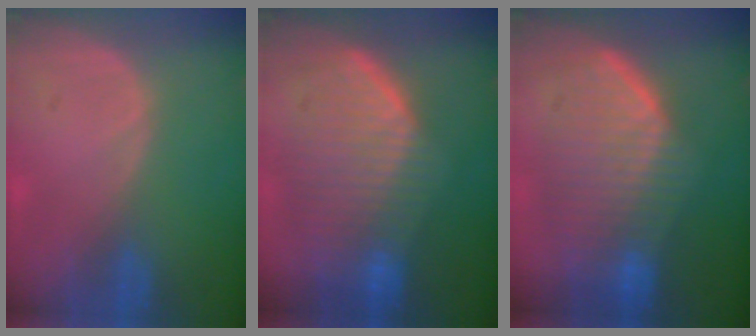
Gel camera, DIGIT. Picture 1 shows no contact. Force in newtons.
{"total": 10.3, "press": 9.1, "slide": 4.8}
{"total": 9.6, "press": 9.0, "slide": 3.4}